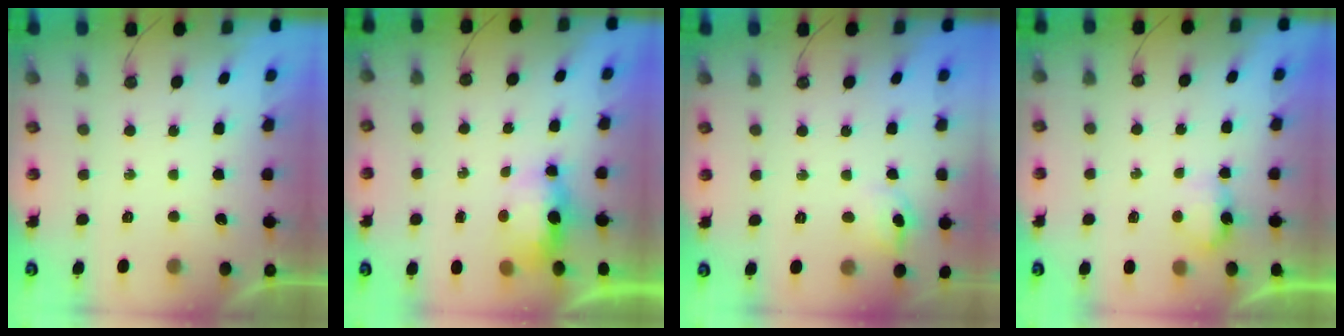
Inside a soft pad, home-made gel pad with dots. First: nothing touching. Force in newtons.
{"total": 6.0, "press": 5.9, "slide": 0.8}
{"total": 6.4, "press": 6.2, "slide": 1.5}
{"total": 3.4, "press": 3.3, "slide": 0.6}